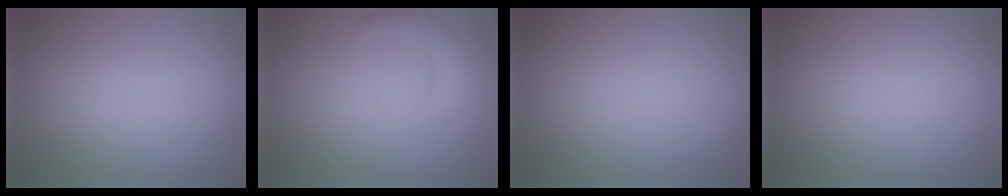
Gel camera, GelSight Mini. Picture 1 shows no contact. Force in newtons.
{"total": 2.6, "press": 2.6, "slide": 0.2}
{"total": 0.6, "press": 0.6, "slide": 0.1}
{"total": 0.0}